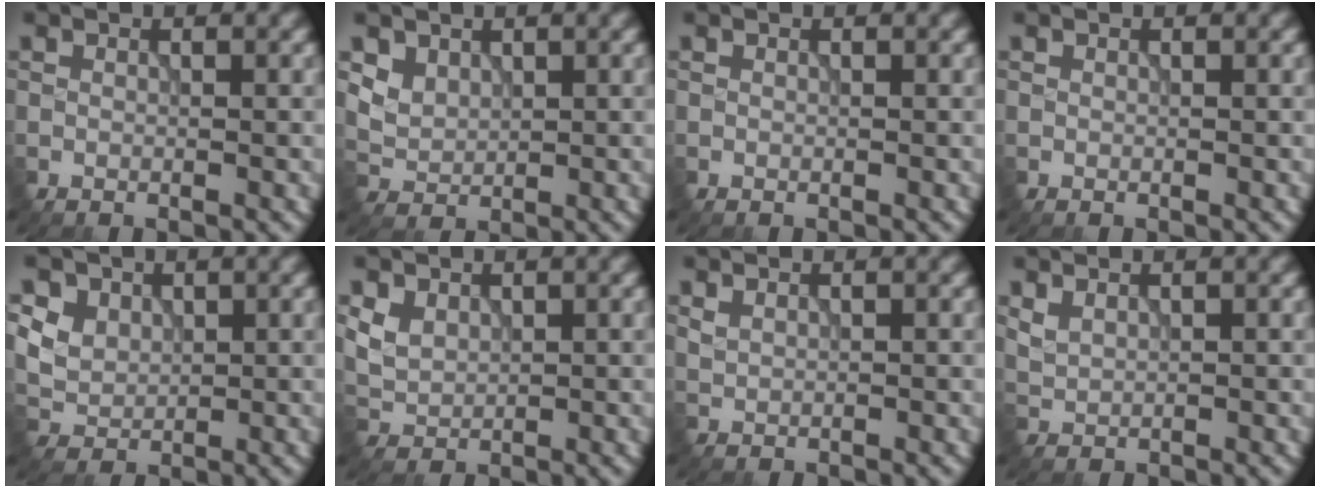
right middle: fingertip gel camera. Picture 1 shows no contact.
{"total": 2.2, "force": [1.4, 1.6, 0.6], "torque": [-0.018, -0.012, 0.037]}
{"total": 0.0}
{"total": 0.0}
{"total": 5.0, "force": [2.5, 3.8, 2.1], "torque": [-0.056, 0.005, 0.049]}
{"total": 2.5, "force": [1.1, 1.9, 1.1], "torque": [-0.029, -0.005, 0.025]}
{"total": 0.7, "force": [0.6, 0.3, 0.2], "torque": [-0.009, -0.002, 0.019]}
{"total": 1.2, "force": [1.0, 0.5, 0.5], "torque": [-0.016, -0.002, 0.026]}